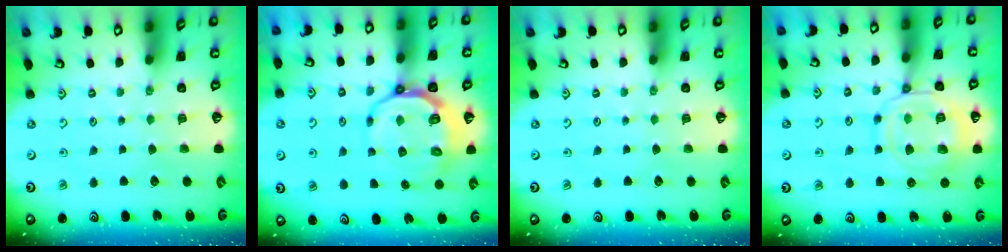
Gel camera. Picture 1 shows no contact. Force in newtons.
{"total": 10.8, "press": 10.3, "slide": 3.0}
{"total": 0.0}
{"total": 14.4, "press": 14.3, "slide": 1.4}